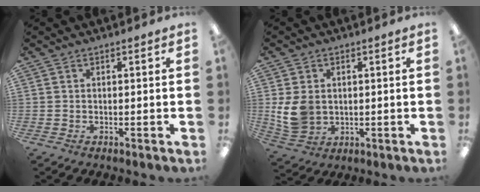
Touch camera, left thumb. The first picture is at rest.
{"total": 7.7, "force": [0.6, 6.3, 4.5], "torque": [-0.117, 0.008, 0.014]}